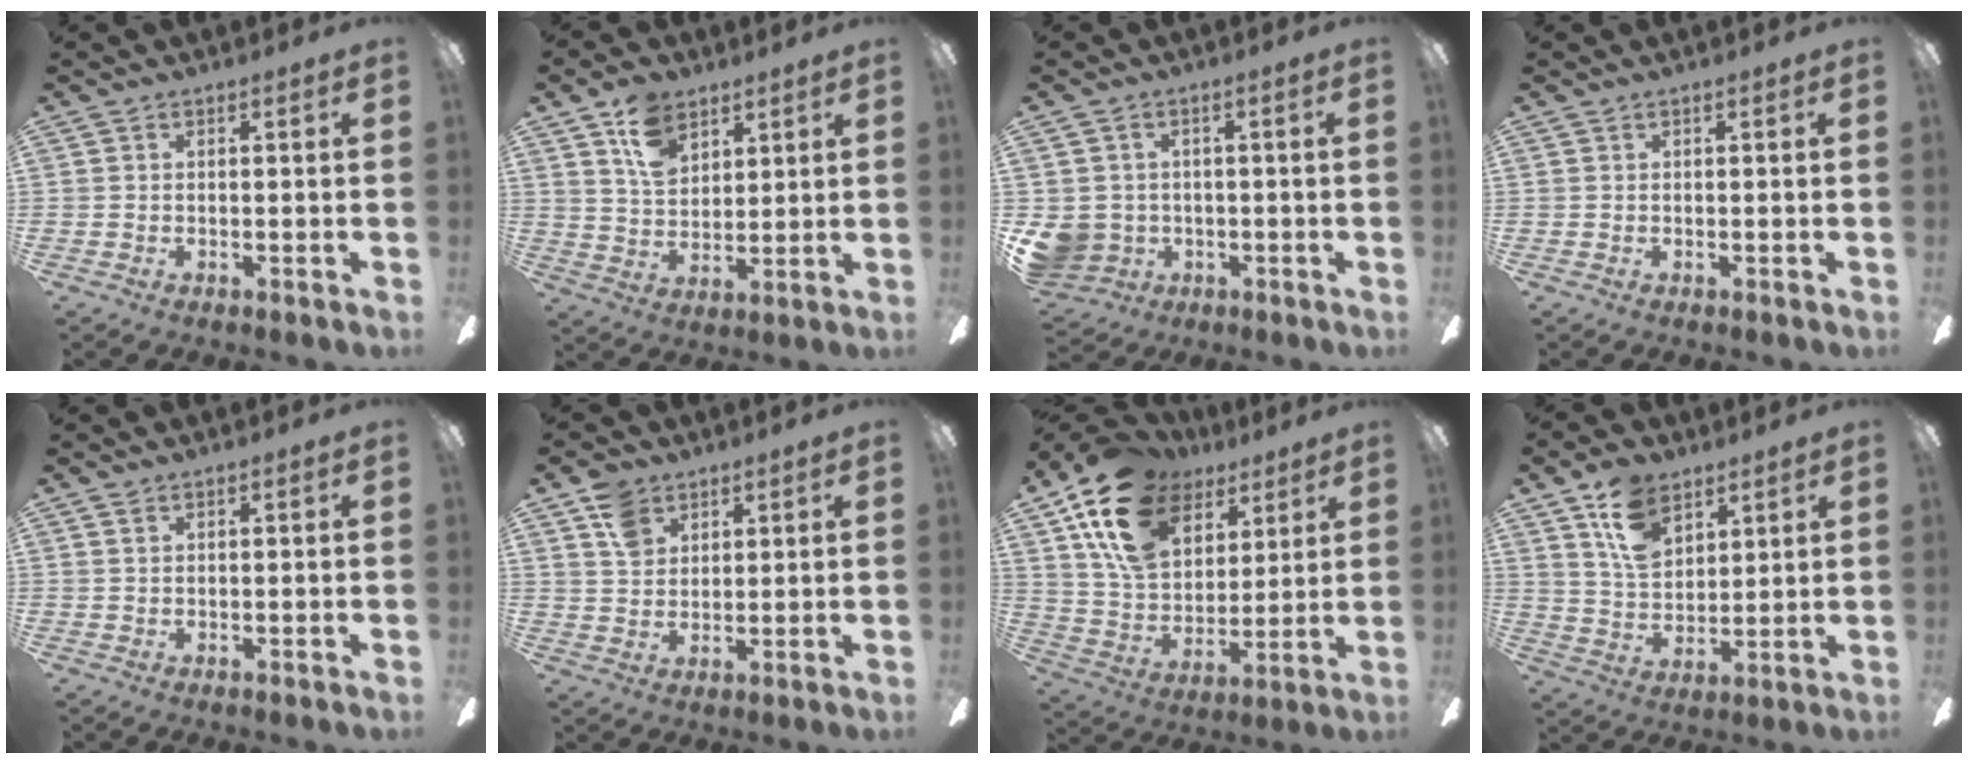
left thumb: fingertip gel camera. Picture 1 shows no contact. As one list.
[{"total": 9.9, "force": [6.0, 6.4, 4.6], "torque": [-0.079, -0.013, 0.112]}, {"total": 6.8, "force": [-1.2, 6.4, 2.0], "torque": [-0.061, 0.003, -0.024]}, {"total": 0.0}, {"total": 0.8, "force": [0.3, 0.5, 0.5], "torque": [-0.012, 0.004, 0.005]}, {"total": 7.0, "force": [4.4, 4.8, 2.5], "torque": [-0.044, -0.005, 0.082]}, {"total": 18.9, "force": [10.6, 12.7, 9.3], "torque": [-0.172, -0.042, 0.200]}, {"total": 11.7, "force": [7.2, 7.4, 5.6], "torque": [-0.107, -0.018, 0.138]}]